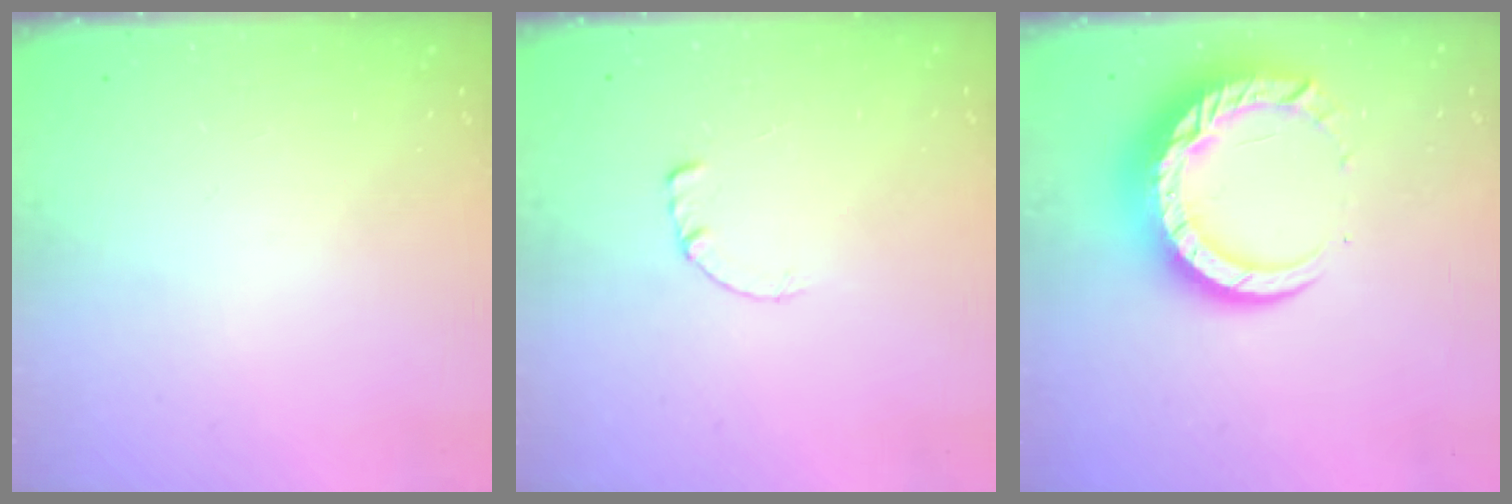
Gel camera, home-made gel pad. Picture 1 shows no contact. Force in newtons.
{"total": 0.7, "press": 0.7, "slide": 0.2}
{"total": 13.5, "press": 13.4, "slide": 1.5}